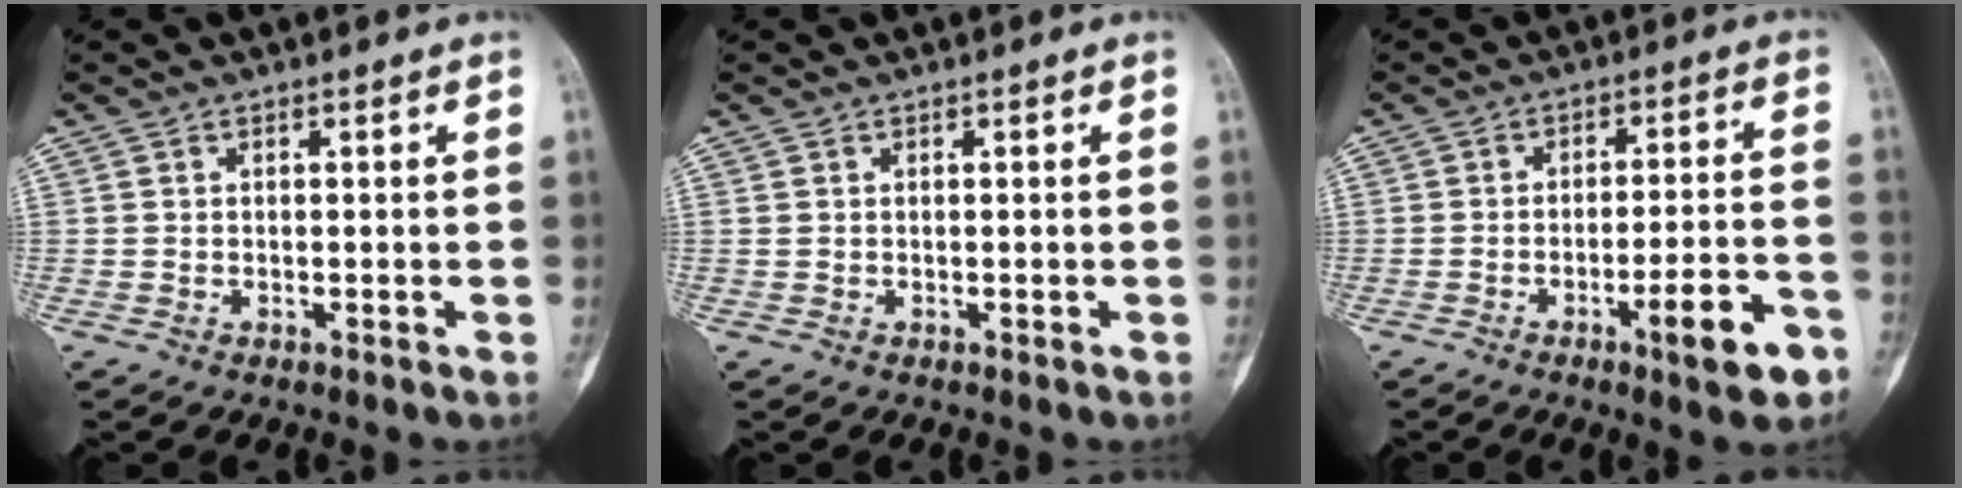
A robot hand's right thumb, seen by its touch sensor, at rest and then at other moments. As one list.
[{"total": 0.0}, {"total": 9.5, "force": [-4.8, 2.1, 7.9], "torque": [-0.104, 0.028, -0.067]}]